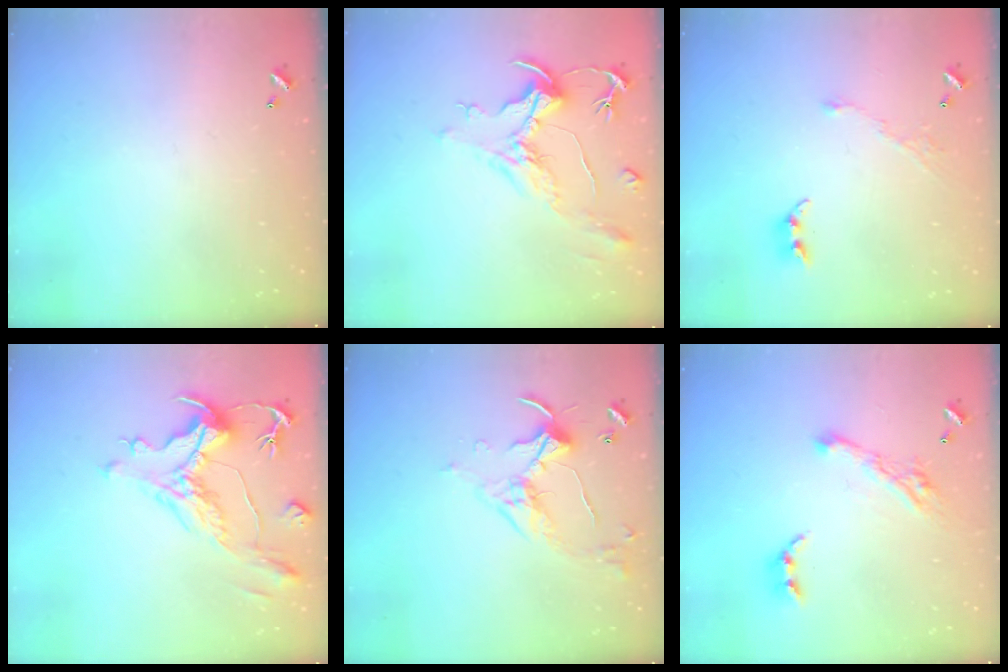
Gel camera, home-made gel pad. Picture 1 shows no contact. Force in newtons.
{"total": 2.2, "press": 1.7, "slide": 1.3}
{"total": 5.4, "press": 5.3, "slide": 0.7}
{"total": 1.6, "press": 0.6, "slide": 1.5}
{"total": 5.0, "press": 5.0, "slide": 0.5}
{"total": 9.2, "press": 9.1, "slide": 1.1}